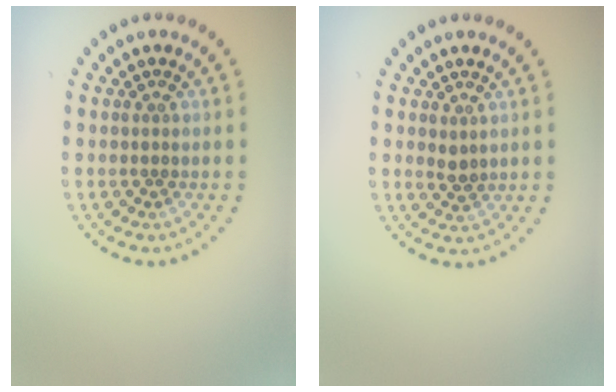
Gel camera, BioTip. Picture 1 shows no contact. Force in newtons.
{"total": 1.1, "press": 1.0, "slide": 0.5}